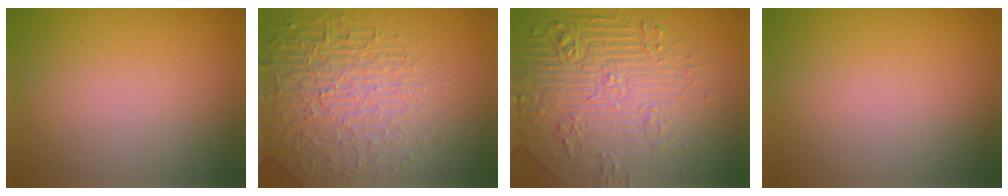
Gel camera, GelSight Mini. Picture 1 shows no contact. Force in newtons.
{"total": 7.8, "press": 5.5, "slide": 5.5}
{"total": 8.2, "press": 6.2, "slide": 5.3}
{"total": 0.0}